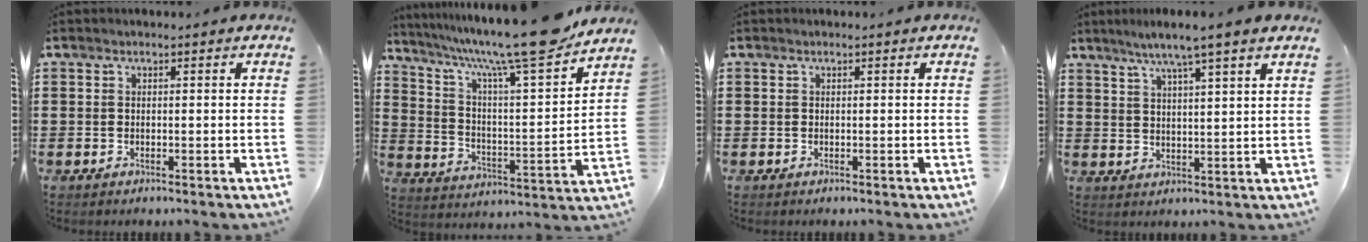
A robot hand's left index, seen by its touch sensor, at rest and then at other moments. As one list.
[{"total": 14.0, "force": [11.6, 0.2, 7.7], "torque": [-0.153, -0.078, 0.187]}, {"total": 0.0}, {"total": 5.4, "force": [4.3, -0.7, 3.3], "torque": [-0.076, -0.012, 0.072]}]